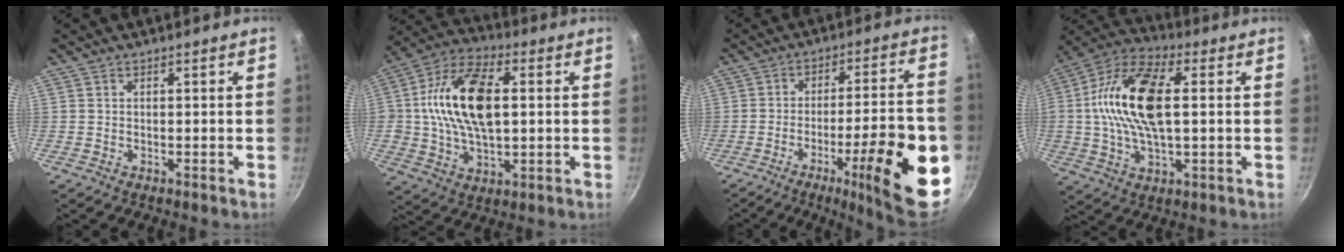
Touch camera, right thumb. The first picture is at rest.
{"total": 17.3, "force": [2.0, 9.8, 14.1], "torque": [-0.252, 0.019, 0.026]}
{"total": 21.4, "force": [-7.6, 4.9, 19.5], "torque": [-0.247, 0.028, -0.104]}
{"total": 18.0, "force": [2.1, 8.7, 15.6], "torque": [-0.296, 0.025, 0.023]}